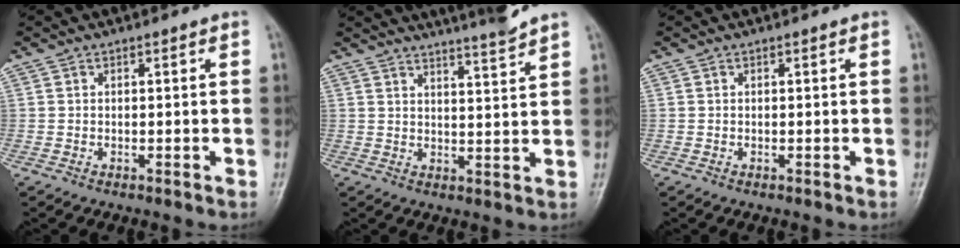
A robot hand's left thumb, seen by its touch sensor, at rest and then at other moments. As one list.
[{"total": 7.7, "force": [7.0, -0.4, 3.3], "torque": [-0.042, -0.038, 0.099]}, {"total": 0.0}]